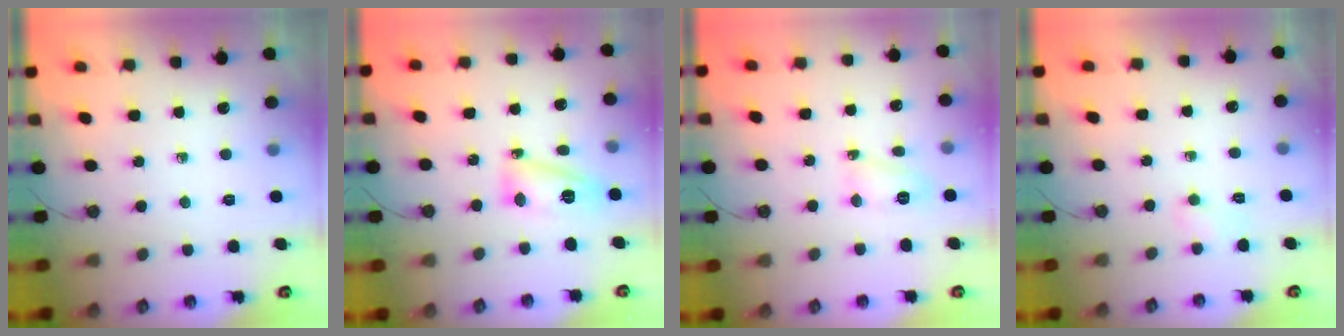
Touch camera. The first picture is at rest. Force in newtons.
{"total": 11.9, "press": 11.8, "slide": 1.2}
{"total": 7.5, "press": 7.5, "slide": 0.7}
{"total": 11.7, "press": 4.7, "slide": 10.7}